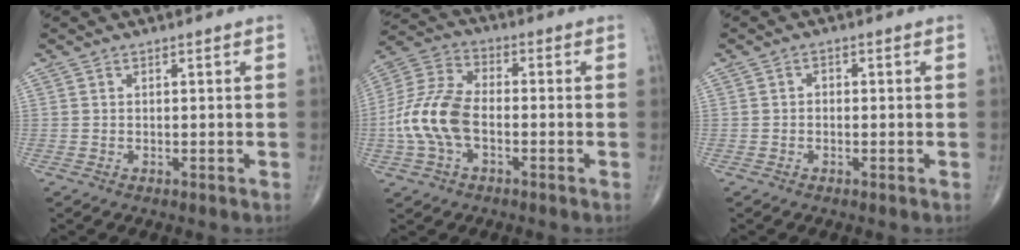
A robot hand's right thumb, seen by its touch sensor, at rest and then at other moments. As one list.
[{"total": 12.8, "force": [-2.5, 7.5, 10.1], "torque": [-0.219, 0.031, -0.054]}, {"total": 1.0, "force": [-0.2, 0.8, 0.5], "torque": [0.005, 0.004, -0.009]}]